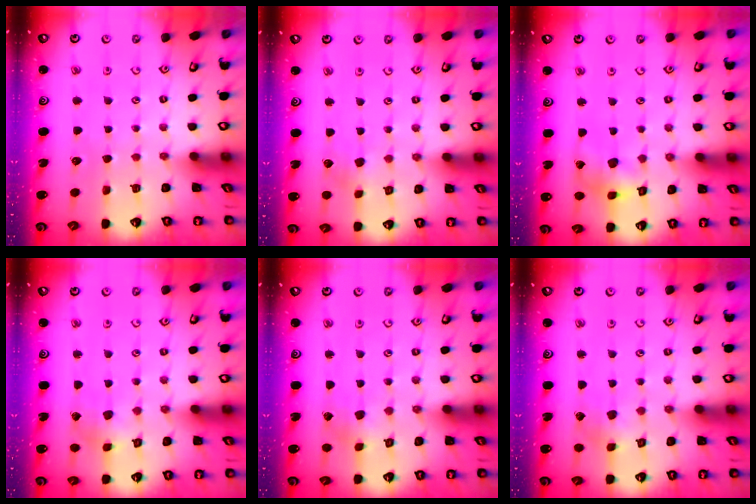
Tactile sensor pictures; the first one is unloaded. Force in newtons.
{"total": 2.4, "press": 2.3, "slide": 0.4}
{"total": 7.2, "press": 7.2, "slide": 0.9}
{"total": 1.5, "press": 1.5, "slide": 0.2}
{"total": 1.8, "press": 1.8, "slide": 0.2}
{"total": 1.9, "press": 1.9, "slide": 0.2}